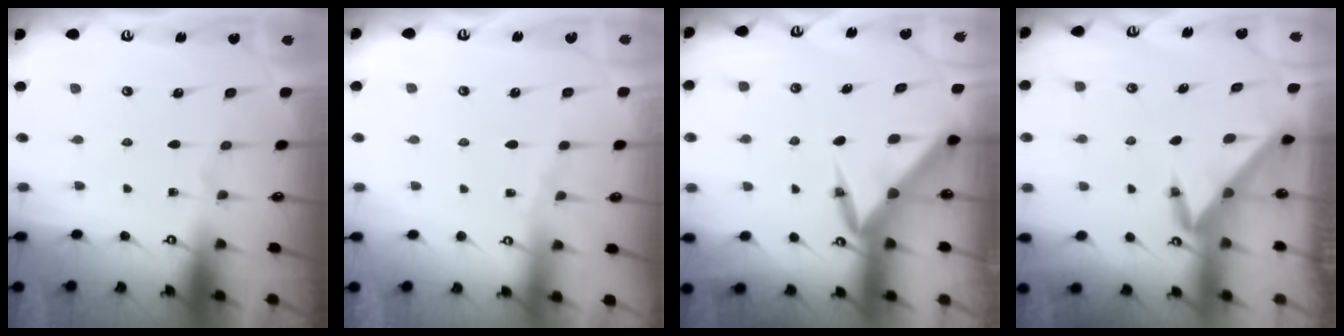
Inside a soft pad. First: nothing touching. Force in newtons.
{"total": 2.2, "press": 2.2, "slide": 0.3}
{"total": 5.9, "press": 5.9, "slide": 0.4}
{"total": 3.3, "press": 3.3, "slide": 0.2}